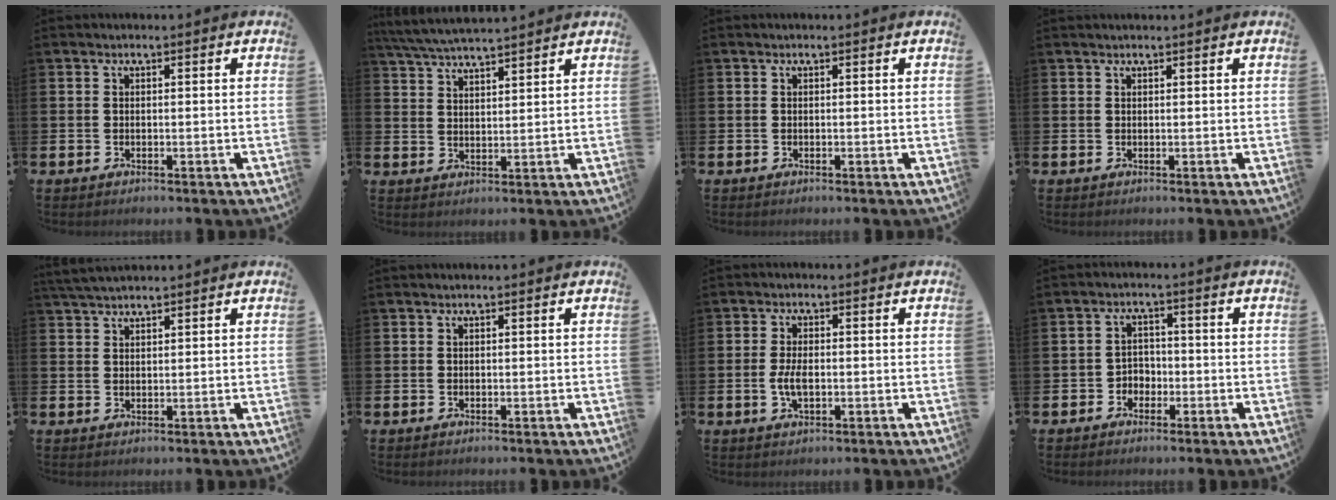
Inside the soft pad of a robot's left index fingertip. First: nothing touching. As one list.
[{"total": 5.4, "force": [5.3, 0.3, 1.3], "torque": [-0.040, -0.024, 0.094]}, {"total": 0.0}, {"total": 0.6, "force": [0.6, 0.0, 0.1], "torque": [0.005, -0.002, 0.009]}, {"total": 3.0, "force": [2.8, 0.4, 0.8], "torque": [-0.020, -0.006, 0.052]}, {"total": 0.0}, {"total": 3.3, "force": [-0.4, 1.6, 2.9], "torque": [-0.038, -0.002, -0.011]}, {"total": 2.7, "force": [-1.7, 2.1, 0.5], "torque": [-0.015, 0.008, -0.040]}]